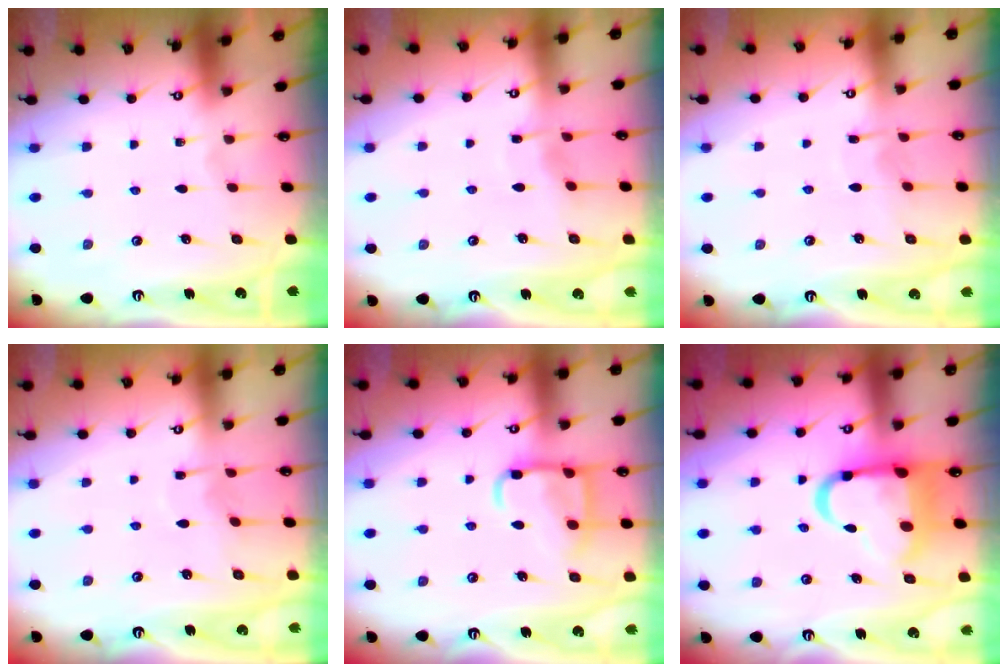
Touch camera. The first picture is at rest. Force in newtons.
{"total": 3.3, "press": 3.3, "slide": 0.4}
{"total": 3.9, "press": 3.9, "slide": 0.1}
{"total": 4.5, "press": 4.4, "slide": 0.6}
{"total": 12.3, "press": 12.2, "slide": 1.3}
{"total": 14.4, "press": 14.3, "slide": 1.7}